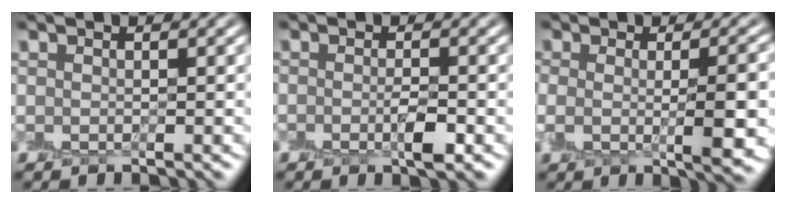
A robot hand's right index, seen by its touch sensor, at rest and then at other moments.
{"total": 1.7, "force": [-0.7, 0.4, 1.5], "torque": [-0.024, -0.002, -0.012]}
{"total": 5.7, "force": [-0.4, 1.6, 5.4], "torque": [-0.071, -0.005, -0.005]}